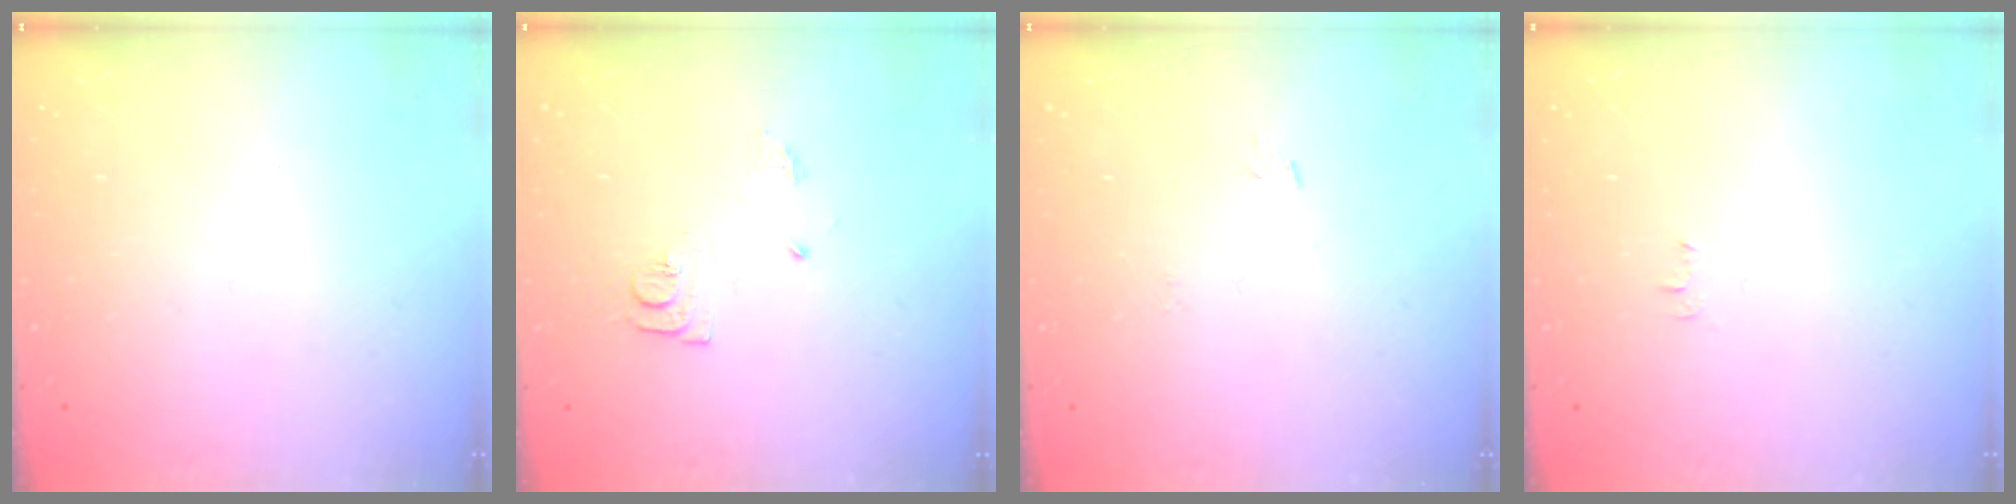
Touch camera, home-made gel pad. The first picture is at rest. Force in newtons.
{"total": 8.4, "press": 8.3, "slide": 0.8}
{"total": 4.1, "press": 4.1, "slide": 0.4}
{"total": 3.0, "press": 3.0, "slide": 0.5}